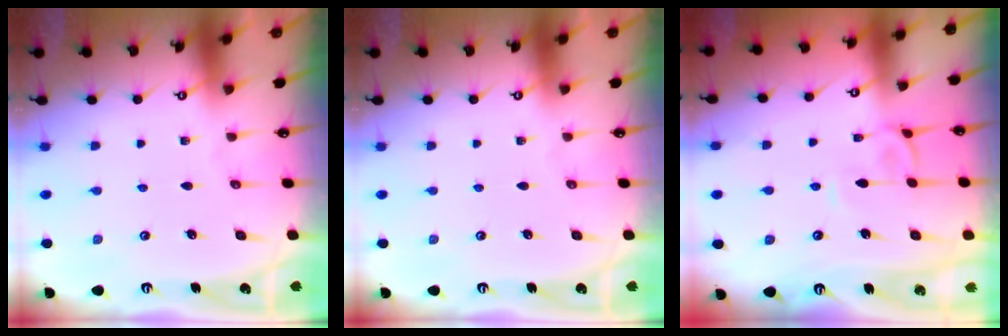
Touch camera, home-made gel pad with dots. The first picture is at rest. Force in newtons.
{"total": 0.0}
{"total": 2.7, "press": 2.7, "slide": 0.2}